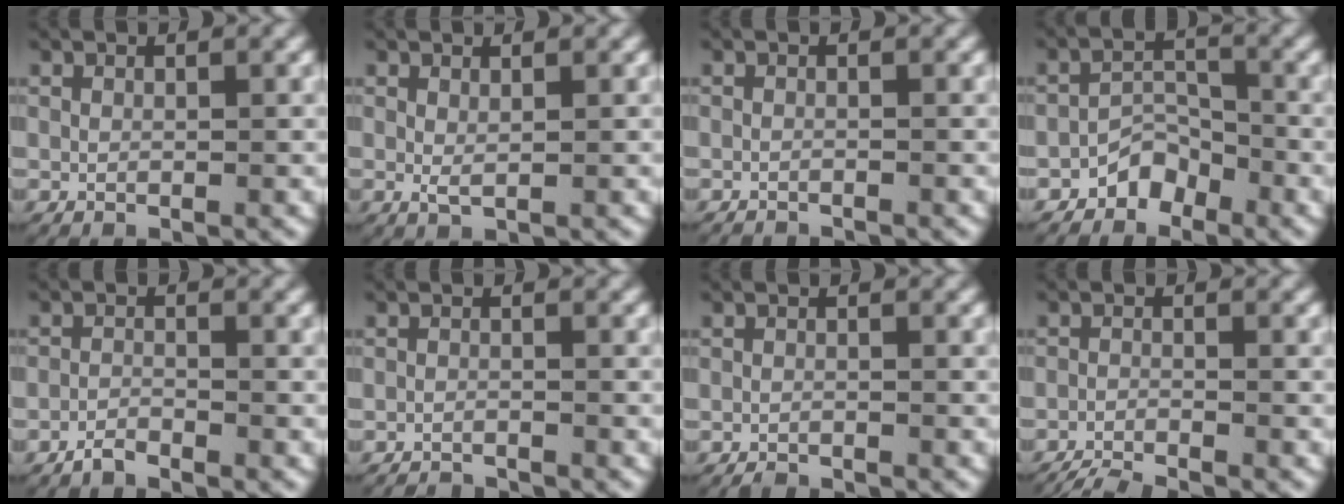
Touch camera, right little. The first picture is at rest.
{"total": 1.2, "force": [0.1, 0.4, 1.1], "torque": [-0.029, -0.008, 0.007]}
{"total": 1.4, "force": [-1.4, 0.1, 0.0], "torque": [-0.005, -0.010, -0.020]}
{"total": 3.4, "force": [-2.4, 2.2, 1.2], "torque": [-0.018, 0.001, -0.050]}
{"total": 1.5, "force": [-1.5, 0.2, 0.1], "torque": [-0.005, -0.003, -0.031]}
{"total": 2.4, "force": [-2.4, 0.3, 0.2], "torque": [-0.004, -0.011, -0.038]}
{"total": 1.4, "force": [-1.4, 0.1, 0.1], "torque": [-0.004, -0.008, -0.022]}
{"total": 5.8, "force": [-5.5, 1.5, 0.8], "torque": [-0.017, -0.020, -0.086]}